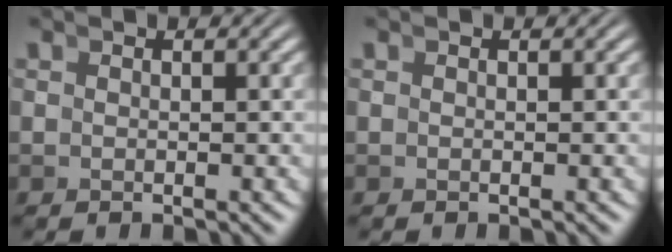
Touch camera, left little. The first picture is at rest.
{"total": 0.0}